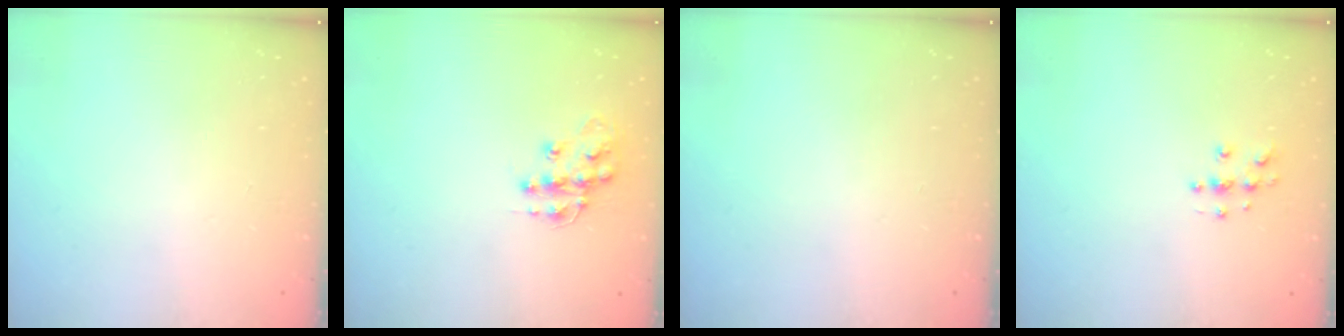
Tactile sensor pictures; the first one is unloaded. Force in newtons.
{"total": 11.6, "press": 11.5, "slide": 0.8}
{"total": 0.0}
{"total": 4.6, "press": 4.6, "slide": 0.2}